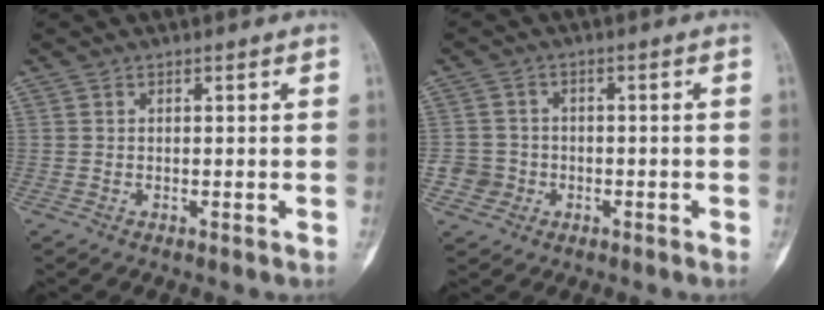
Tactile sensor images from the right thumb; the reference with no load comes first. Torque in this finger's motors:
{"motor_torque": [0.32, 0.03, 0.12, -0.19, -0.02]}